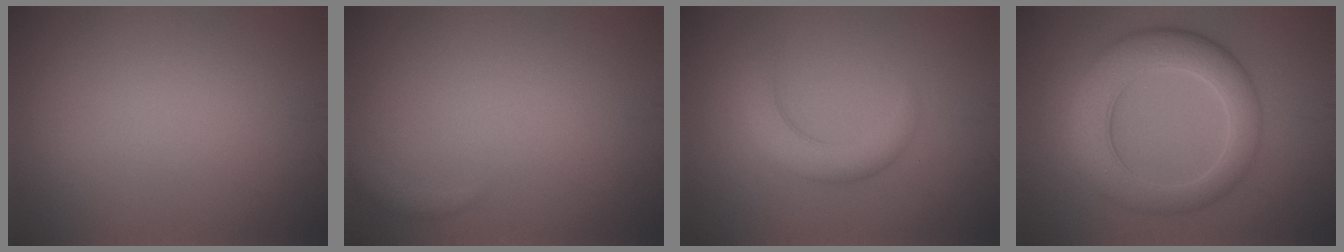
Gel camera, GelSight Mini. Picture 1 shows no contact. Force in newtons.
{"total": 0.9, "press": 0.9, "slide": 0.1}
{"total": 3.0, "press": 3.0, "slide": 0.3}
{"total": 7.5, "press": 7.5, "slide": 0.3}